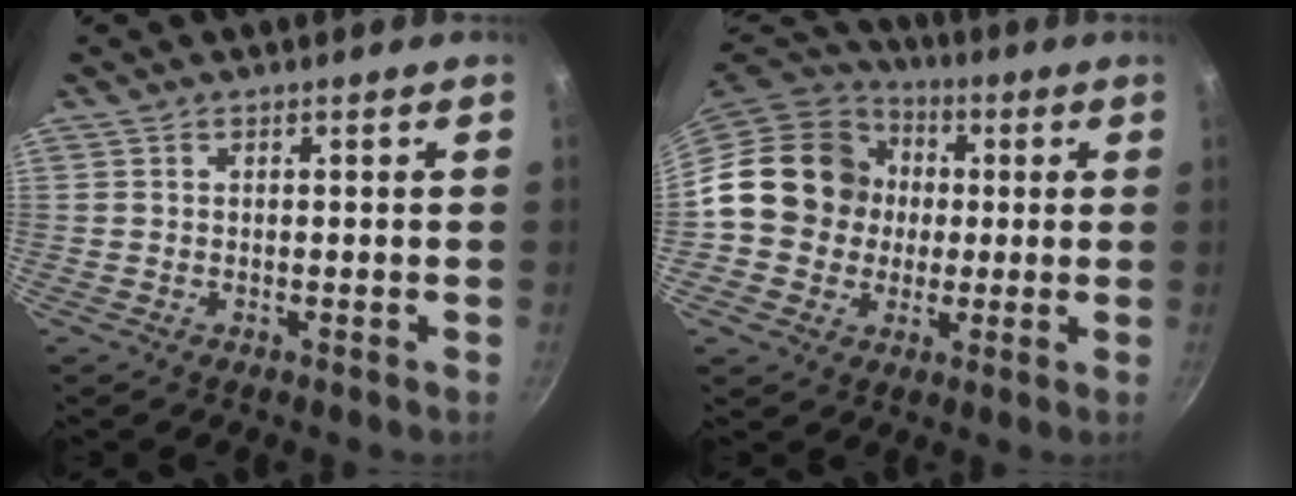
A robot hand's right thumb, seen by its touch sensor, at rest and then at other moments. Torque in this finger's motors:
{"motor_torque": [1.20, 2.80, 0.78, -0.86, 0.15]}